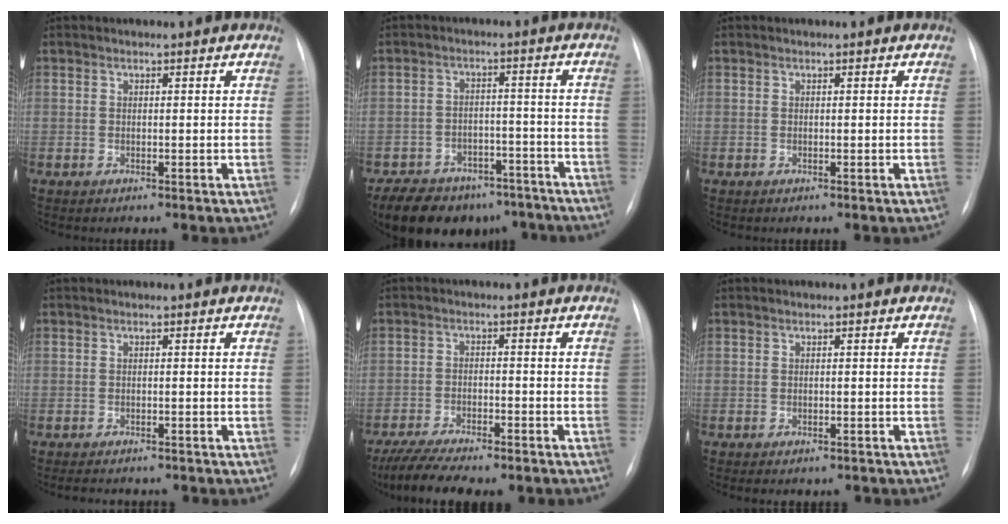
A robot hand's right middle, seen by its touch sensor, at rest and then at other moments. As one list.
[{"total": 15.7, "force": [-12.3, 8.2, 5.3], "torque": [-0.086, 0.012, -0.163]}, {"total": 0.0}, {"total": 5.7, "force": [-4.9, 1.8, 2.2], "torque": [-0.030, 0.001, -0.058]}, {"total": 11.4, "force": [-9.4, 2.7, 5.9], "torque": [-0.096, -0.006, -0.142]}, {"total": 3.3, "force": [-2.8, 1.4, 1.2], "torque": [-0.013, 0.002, -0.029]}]